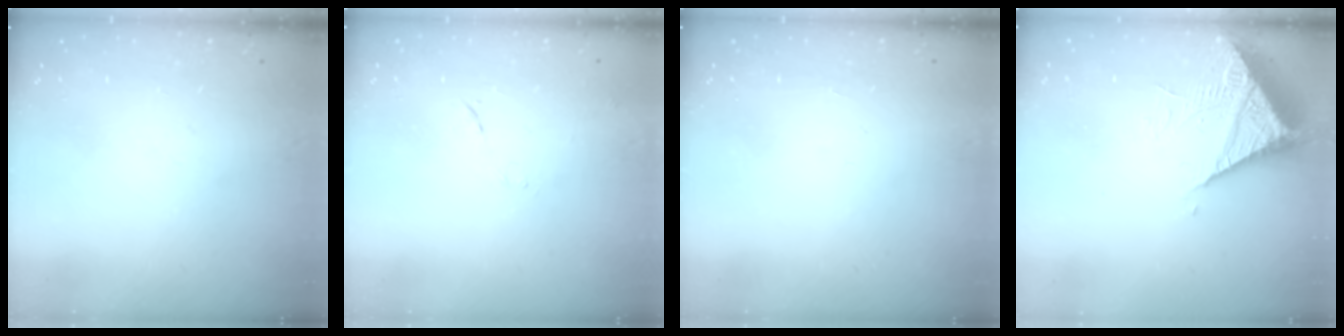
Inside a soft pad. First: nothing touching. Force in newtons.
{"total": 7.1, "press": 7.1, "slide": 0.6}
{"total": 1.7, "press": 1.7, "slide": 0.1}
{"total": 7.8, "press": 7.8, "slide": 0.8}